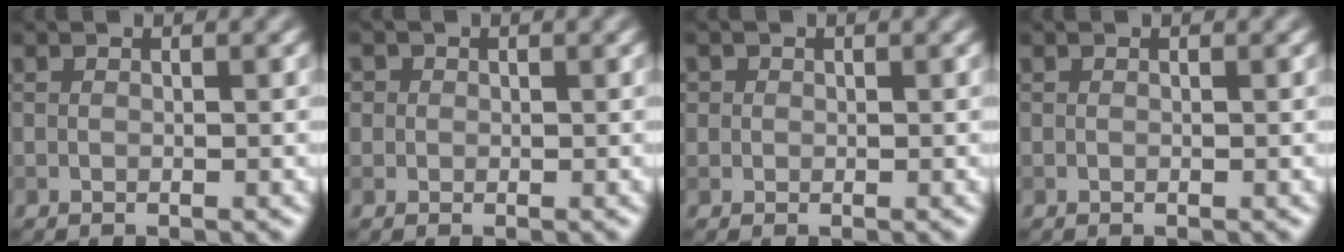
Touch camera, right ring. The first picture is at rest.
{"total": 2.0, "force": [0.8, 1.7, 0.6], "torque": [-0.005, 0.008, 0.009]}
{"total": 1.0, "force": [0.4, 0.9, 0.2], "torque": [0.004, -0.001, 0.001]}
{"total": 0.0}